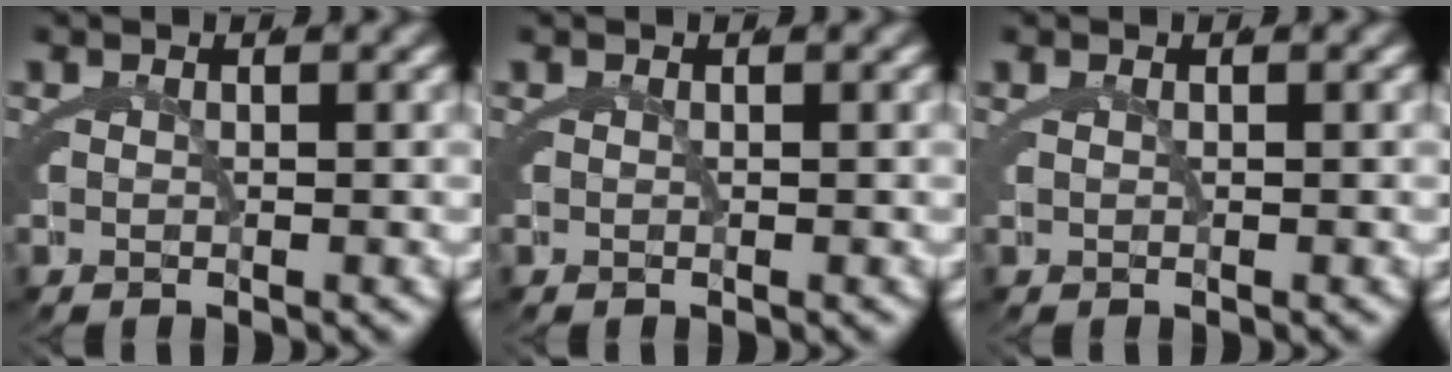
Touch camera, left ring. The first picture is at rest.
{"total": 0.0}
{"total": 0.5, "force": [0.3, 0.1, 0.5], "torque": [-0.009, 0.003, 0.006]}